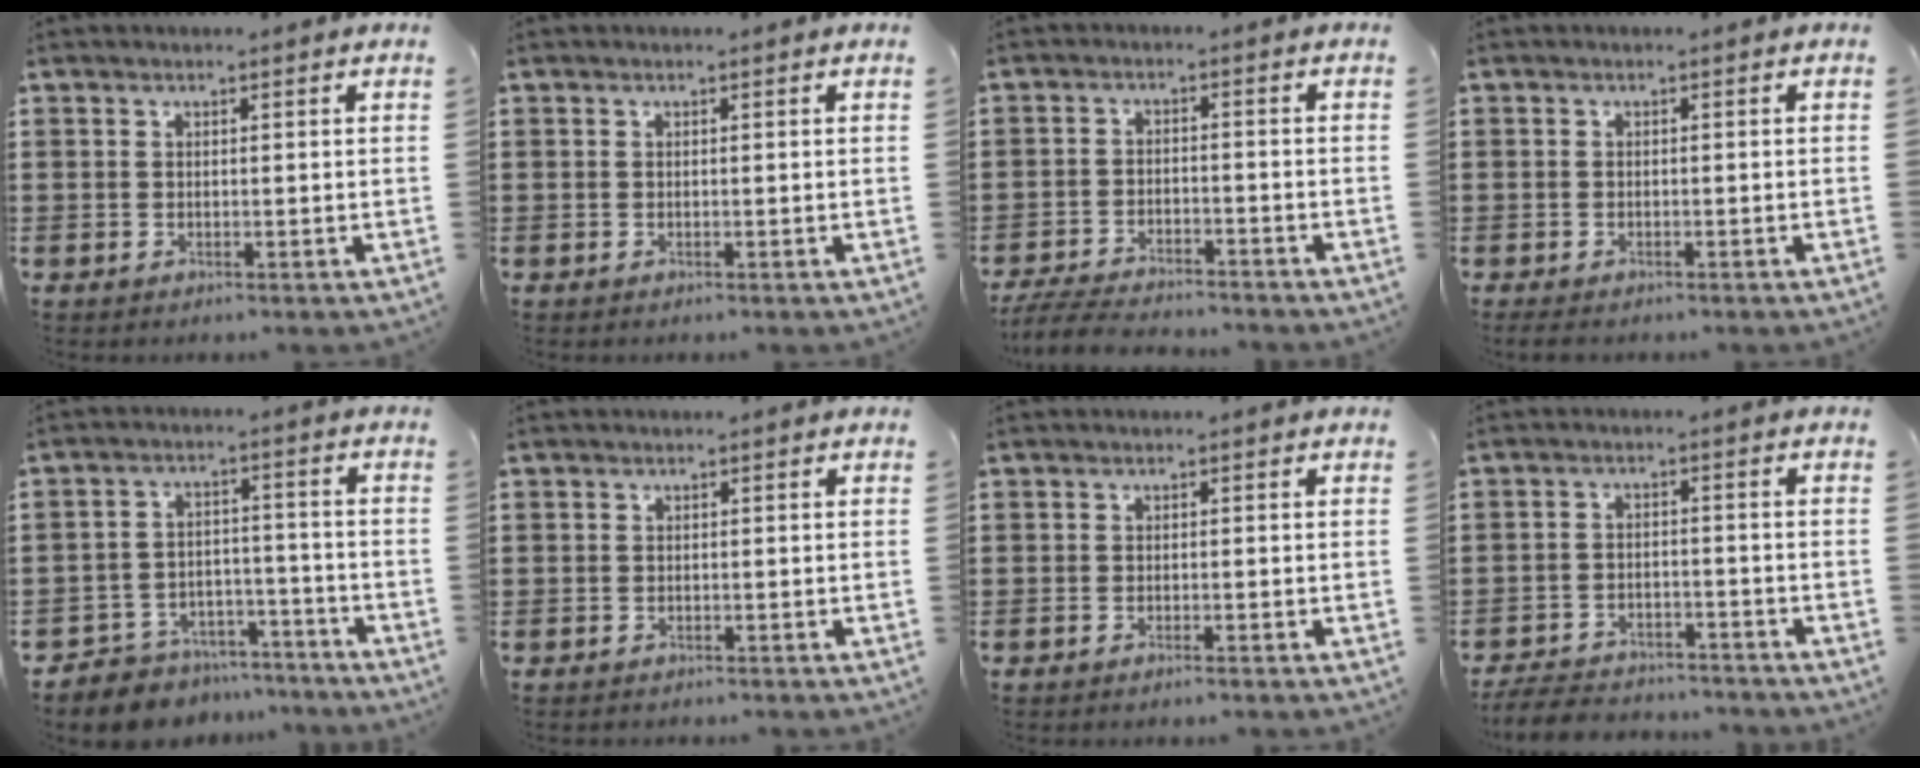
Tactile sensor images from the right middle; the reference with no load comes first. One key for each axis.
{"total": 0.0}
{"total": 5.3, "fx": -5.1, "fy": 0.4, "fz": 1.3, "tx": -0.032, "ty": -0.003, "tz": -0.101}
{"total": 1.0, "fx": -0.9, "fy": 0.3, "fz": 0.3, "tx": -0.008, "ty": -0.004, "tz": -0.019}
{"total": 6.0, "fx": -5.8, "fy": 1.7, "fz": -0.1, "tx": 0.001, "ty": 0.023, "tz": -0.116}
{"total": 0.7, "fx": -0.7, "fy": 0.3, "fz": -0.1, "tx": 0.000, "ty": 0.000, "tz": -0.014}
{"total": 0.7, "fx": -0.6, "fy": -0.1, "fz": 0.3, "tx": -0.011, "ty": -0.005, "tz": -0.010}
{"total": 5.3, "fx": -5.2, "fy": 0.7, "fz": 0.8, "tx": -0.022, "ty": 0.005, "tz": -0.106}